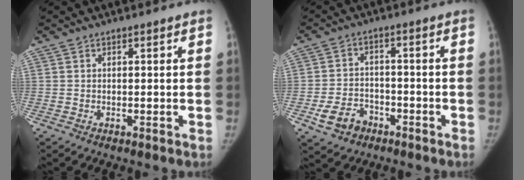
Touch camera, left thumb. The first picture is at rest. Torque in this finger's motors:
{"motor_torque": [-0.24, 0.30, 0.26, 0.21, 0.02]}